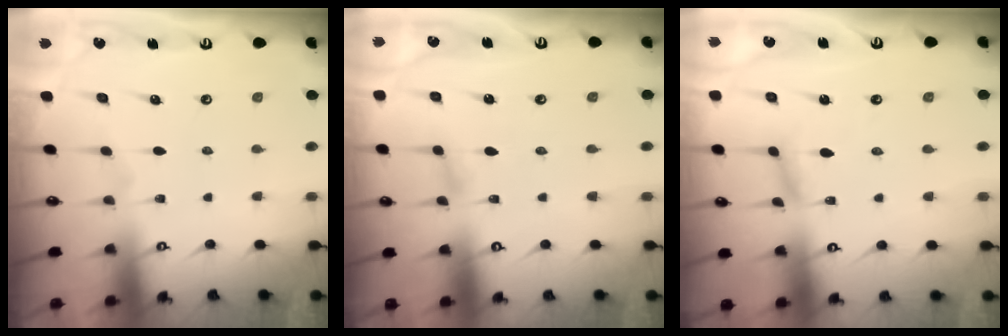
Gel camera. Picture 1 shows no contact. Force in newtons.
{"total": 2.3, "press": 2.3, "slide": 0.3}
{"total": 4.6, "press": 4.6, "slide": 0.3}